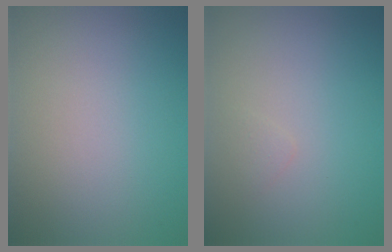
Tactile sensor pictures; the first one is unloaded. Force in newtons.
{"total": 0.6, "press": 0.6, "slide": 0.0}